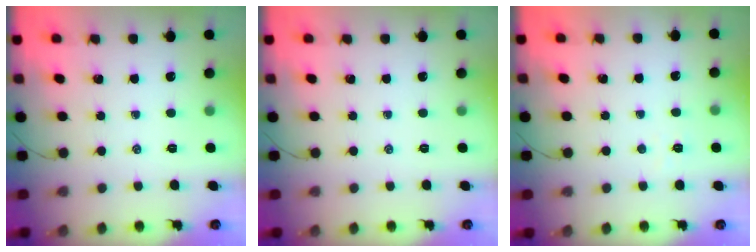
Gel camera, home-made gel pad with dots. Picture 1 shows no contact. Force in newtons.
{"total": 0.0}
{"total": 1.8, "press": 1.7, "slide": 0.5}